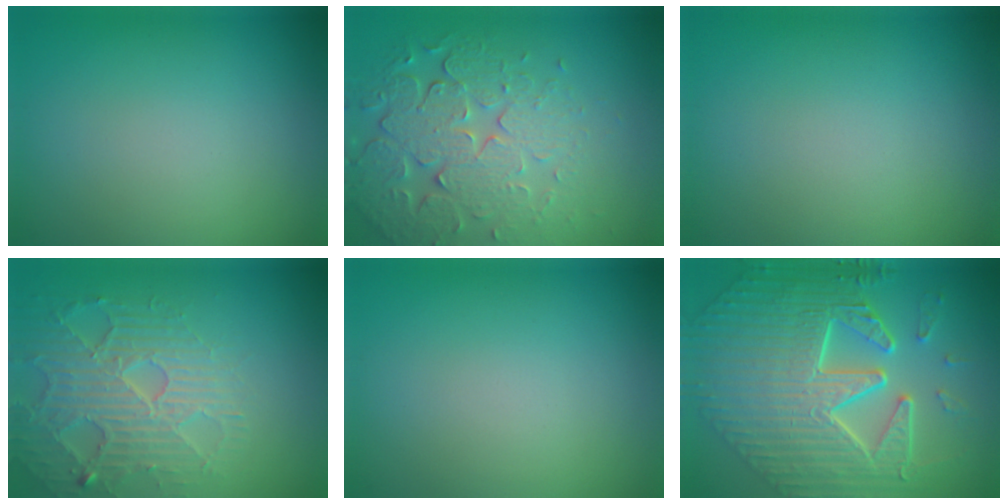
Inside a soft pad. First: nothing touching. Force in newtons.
{"total": 6.5, "press": 5.0, "slide": 4.2}
{"total": 0.0}
{"total": 4.4, "press": 4.3, "slide": 0.8}
{"total": 0.0}
{"total": 10.6, "press": 7.3, "slide": 7.6}